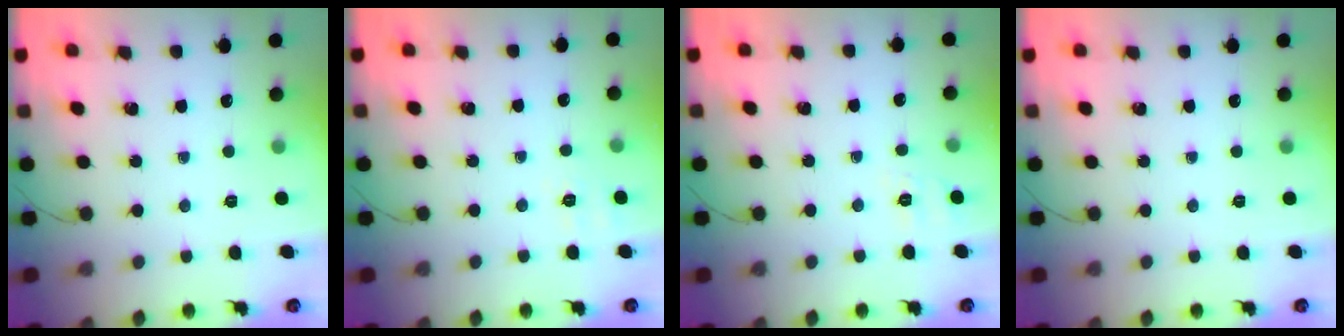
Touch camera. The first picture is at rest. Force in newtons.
{"total": 1.9, "press": 0.4, "slide": 1.9}
{"total": 1.9, "press": 0.4, "slide": 1.9}
{"total": 0.0}